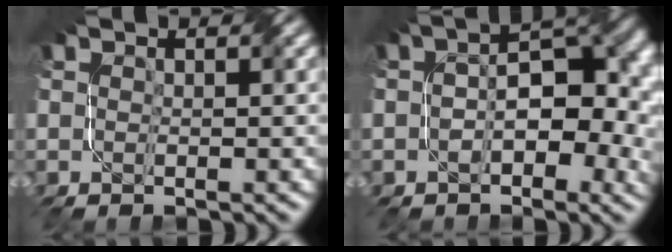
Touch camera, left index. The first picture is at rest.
{"total": 7.2, "force": [-0.9, 3.8, 6.1], "torque": [-0.080, 0.012, -0.020]}